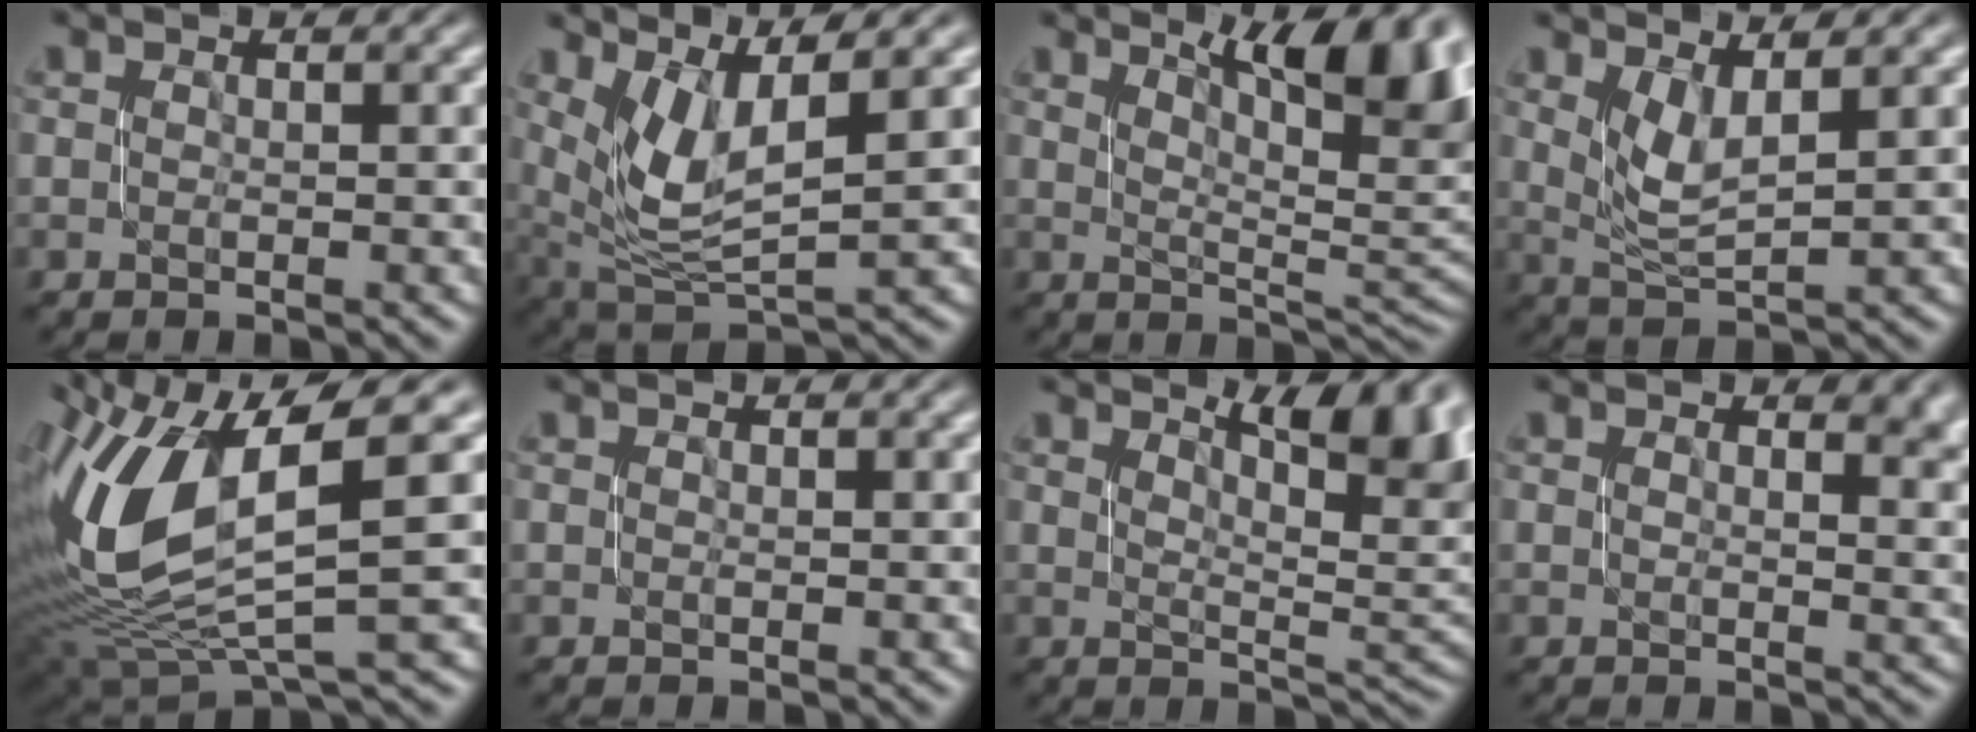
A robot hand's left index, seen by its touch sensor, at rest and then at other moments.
{"total": 5.7, "force": [2.4, 1.9, 4.8], "torque": [-0.108, -0.006, 0.055]}
{"total": 10.4, "force": [4.7, 3.6, 8.5], "torque": [-0.086, 0.015, 0.069]}
{"total": 2.8, "force": [1.4, 0.8, 2.3], "torque": [-0.054, -0.006, 0.037]}
{"total": 11.1, "force": [1.9, 4.7, 9.9], "torque": [-0.224, -0.008, 0.041]}
{"total": 0.0}
{"total": 7.9, "force": [3.5, 3.0, 6.5], "torque": [-0.063, 0.011, 0.052]}
{"total": 4.8, "force": [2.2, 2.5, 3.5], "torque": [-0.012, 0.003, 0.023]}